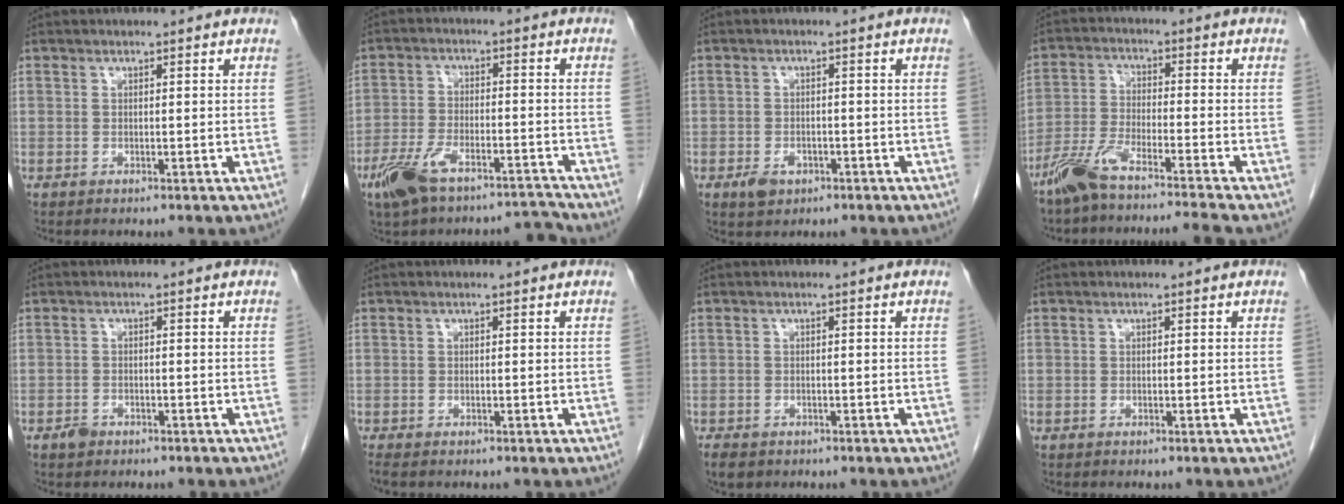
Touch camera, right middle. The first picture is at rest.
{"total": 8.6, "force": [-7.2, 2.2, 4.2], "torque": [-0.084, 0.010, -0.130]}
{"total": 3.0, "force": [-1.6, 1.9, 1.7], "torque": [-0.030, 0.000, -0.017]}
{"total": 9.2, "force": [-7.9, -1.1, 4.6], "torque": [-0.087, -0.014, -0.143]}
{"total": 1.6, "force": [-1.2, 0.8, 0.5], "torque": [-0.015, 0.002, -0.018]}
{"total": 1.3, "force": [-1.1, 0.4, 0.6], "torque": [-0.014, -0.005, -0.017]}
{"total": 4.0, "force": [-2.9, 2.2, 1.6], "torque": [-0.028, -0.006, -0.041]}
{"total": 0.0}